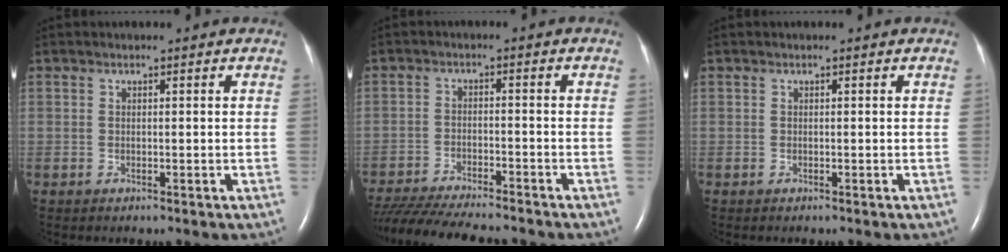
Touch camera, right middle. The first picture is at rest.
{"total": 16.3, "force": [-14.5, 1.9, 7.2], "torque": [-0.140, -0.034, -0.220]}
{"total": 0.0}